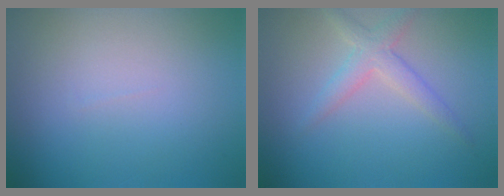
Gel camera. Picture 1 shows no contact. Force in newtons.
{"total": 2.5, "press": 2.5, "slide": 0.0}